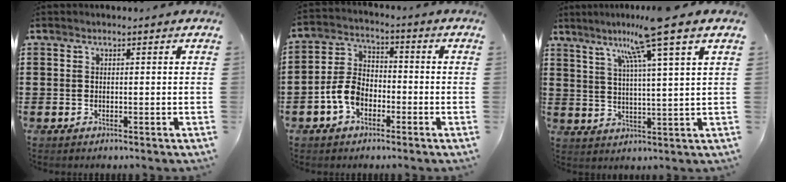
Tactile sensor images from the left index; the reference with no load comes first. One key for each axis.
{"total": 6.4, "fx": -2.9, "fy": 4.1, "fz": 4.0, "tx": -0.104, "ty": 0.008, "tz": -0.062}
{"total": 9.2, "fx": 6.3, "fy": -0.9, "fz": 6.6, "tx": -0.130, "ty": -0.018, "tz": 0.100}